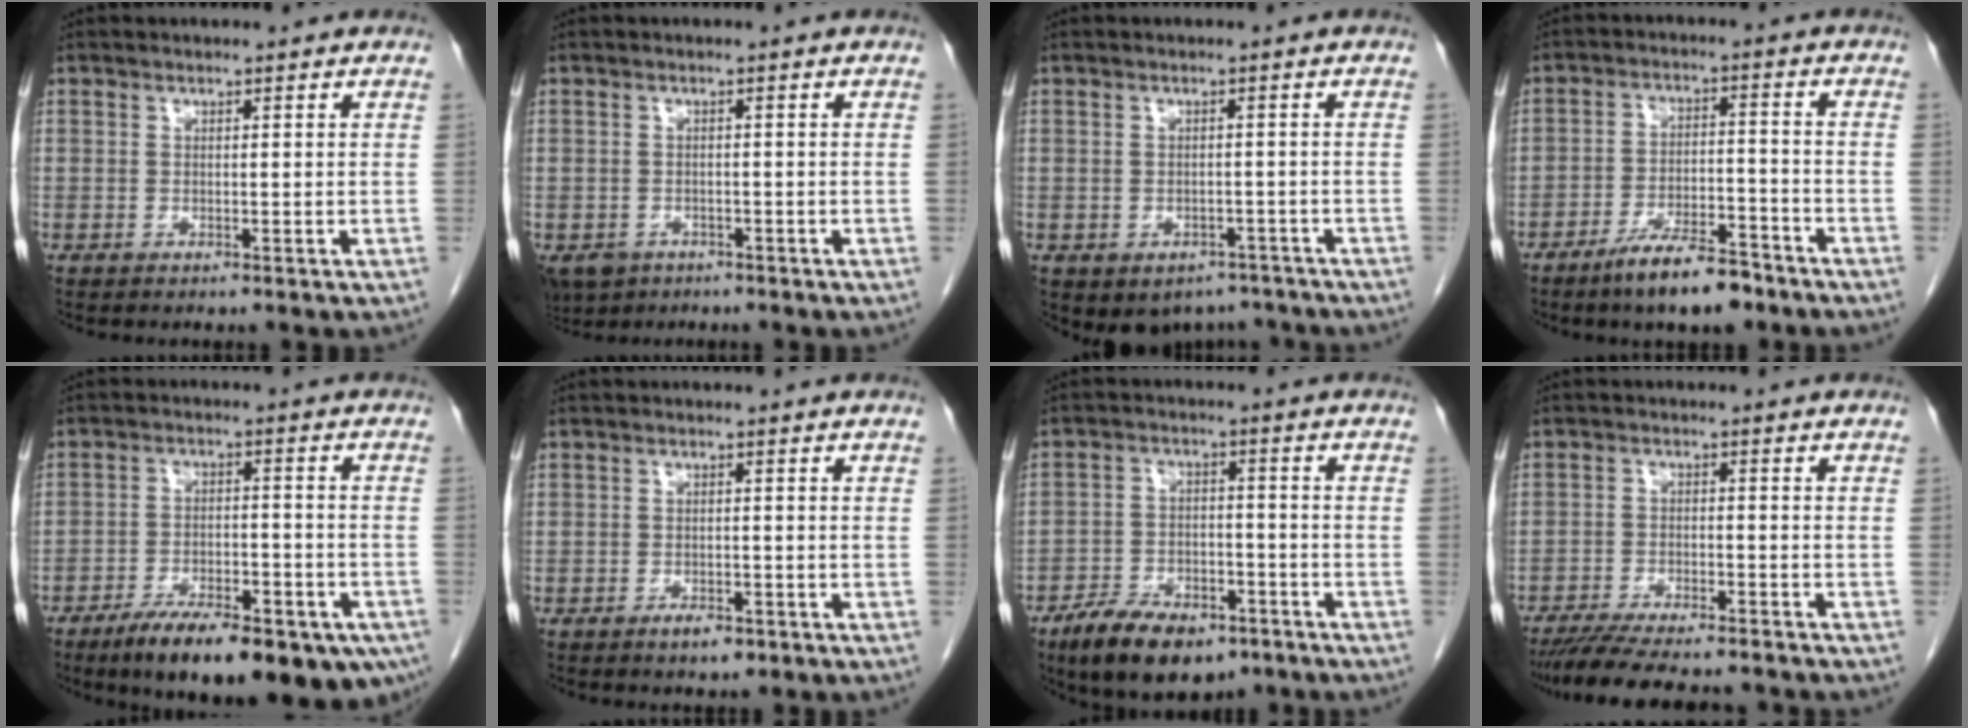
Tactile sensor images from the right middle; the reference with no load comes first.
{"total": 5.3, "force": [-3.3, 3.8, 1.5], "torque": [-0.029, 0.000, -0.050]}
{"total": 5.8, "force": [-4.4, 3.7, 1.1], "torque": [-0.004, 0.014, -0.053]}
{"total": 8.8, "force": [-6.7, 1.6, 5.4], "torque": [-0.095, -0.007, -0.115]}
{"total": 18.8, "force": [-12.5, 5.5, 13.0], "torque": [-0.141, -0.001, -0.181]}
{"total": 2.1, "force": [-1.4, 0.7, 1.4], "torque": [-0.024, 0.000, -0.016]}
{"total": 11.2, "force": [-8.0, 4.6, 6.4], "torque": [-0.109, -0.008, -0.133]}
{"total": 12.3, "force": [-10.9, 1.4, 5.4], "torque": [-0.083, -0.011, -0.162]}